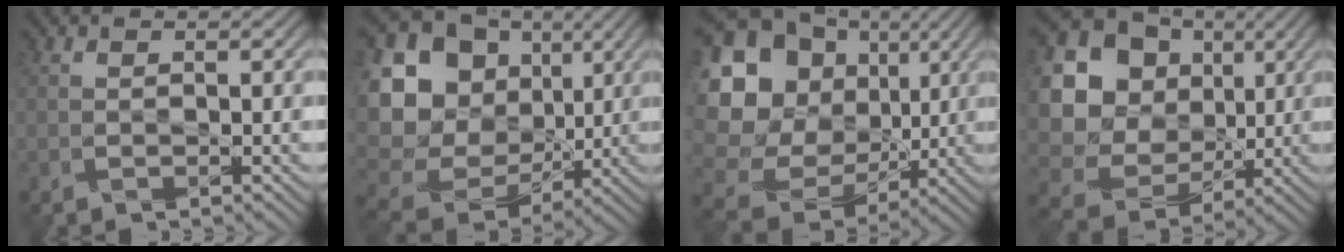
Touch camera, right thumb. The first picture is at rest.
{"total": 20.6, "force": [3.3, 17.6, 10.2], "torque": [-0.282, 0.008, 0.078]}
{"total": 21.2, "force": [3.9, 18.4, 9.9], "torque": [-0.281, 0.023, 0.079]}
{"total": 21.2, "force": [4.4, 18.8, 8.7], "torque": [-0.262, 0.028, 0.081]}